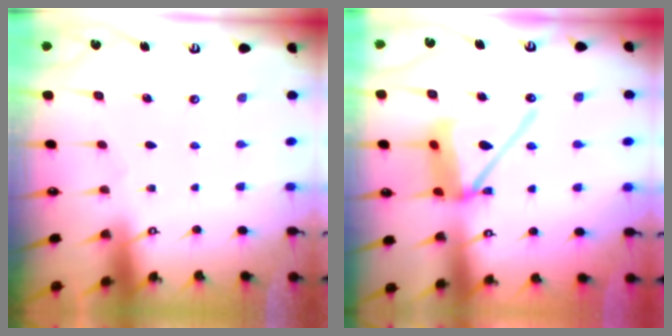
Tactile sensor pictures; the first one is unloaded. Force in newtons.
{"total": 14.0, "press": 13.8, "slide": 2.0}